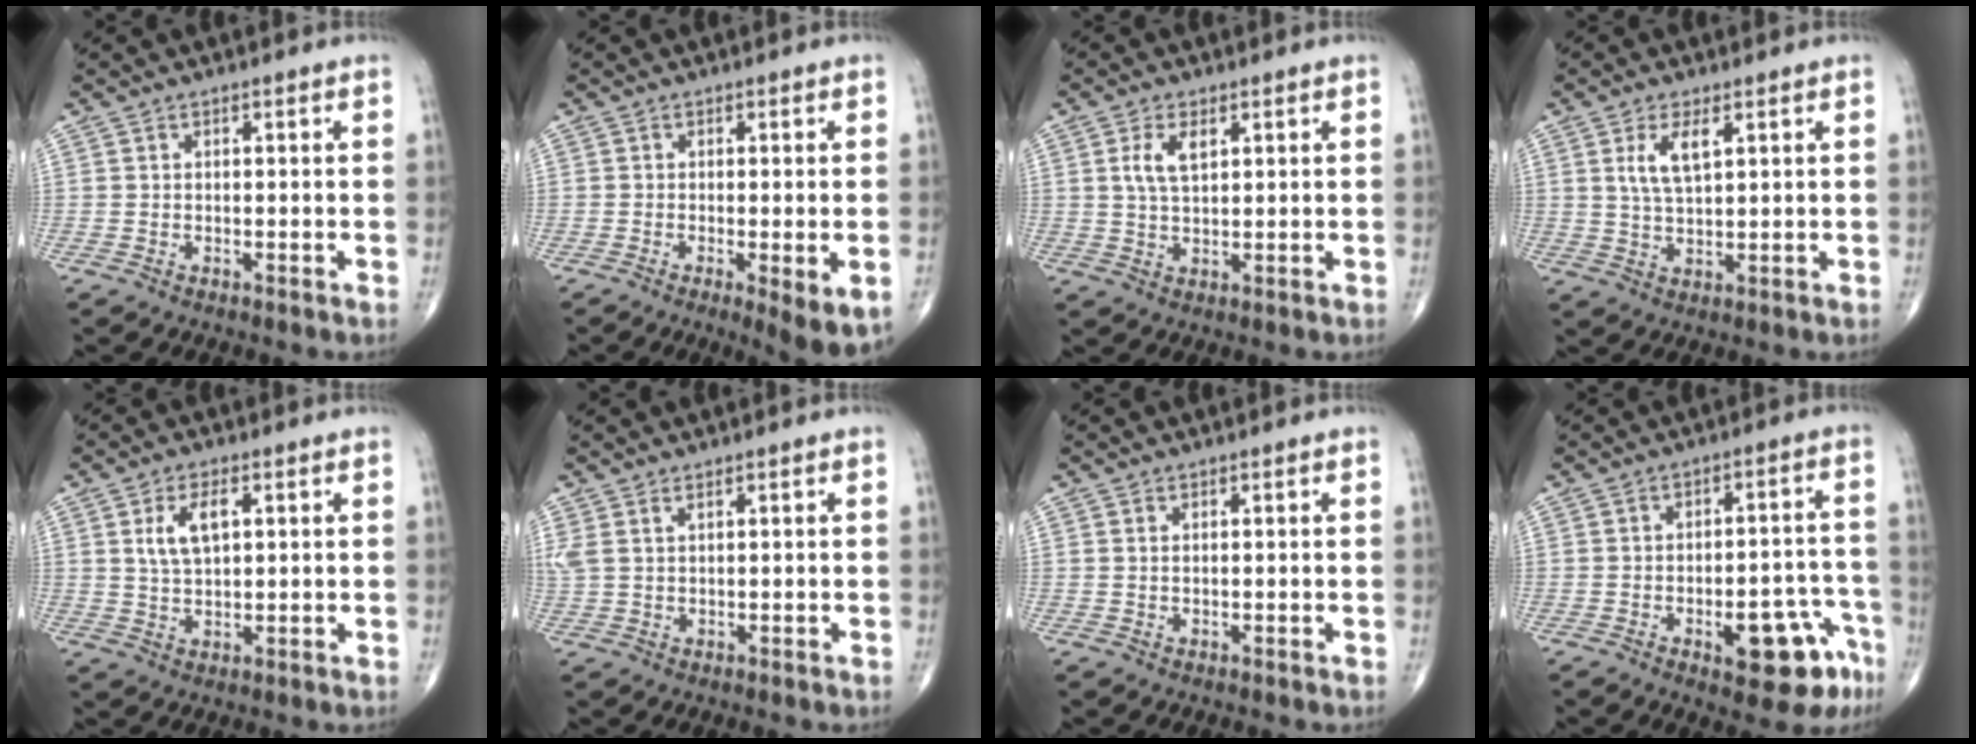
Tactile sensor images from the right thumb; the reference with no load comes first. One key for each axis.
{"total": 6.6, "fx": -2.1, "fy": 1.4, "fz": 6.1, "tx": -0.086, "ty": -0.018, "tz": -0.030}
{"total": 4.9, "fx": 1.7, "fy": 2.4, "fz": 3.9, "tx": -0.077, "ty": -0.001, "tz": 0.036}
{"total": 5.8, "fx": 2.2, "fy": 2.2, "fz": 4.8, "tx": -0.095, "ty": -0.008, "tz": 0.048}
{"total": 6.2, "fx": 1.9, "fy": 3.0, "fz": 5.1, "tx": -0.096, "ty": -0.002, "tz": 0.039}
{"total": 2.9, "fx": 1.5, "fy": 1.2, "fz": 2.2, "tx": -0.067, "ty": 0.011, "tz": 0.041}
{"total": 0.5, "fx": 0.2, "fy": 0.2, "fz": 0.4, "tx": -0.012, "ty": 0.003, "tz": 0.005}
{"total": 12.5, "fx": -6.1, "fy": 5.1, "fz": 9.6, "tx": -0.089, "ty": 0.047, "tz": -0.070}